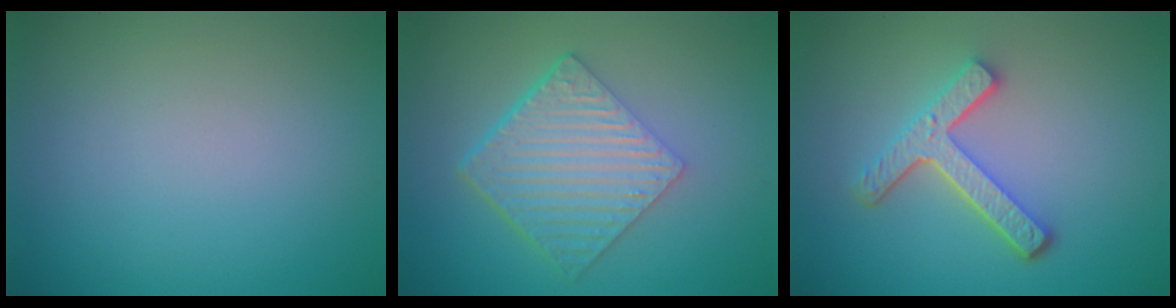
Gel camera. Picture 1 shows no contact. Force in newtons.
{"total": 6.3, "press": 4.3, "slide": 4.6}
{"total": 4.3, "press": 3.3, "slide": 2.8}